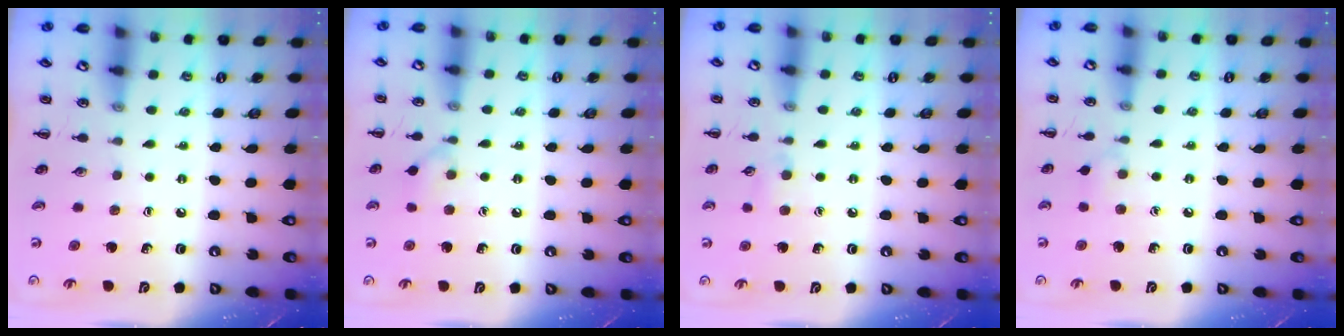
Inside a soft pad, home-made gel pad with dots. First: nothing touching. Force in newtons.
{"total": 5.9, "press": 5.6, "slide": 1.9}
{"total": 4.9, "press": 4.6, "slide": 1.5}
{"total": 3.4, "press": 3.1, "slide": 1.2}